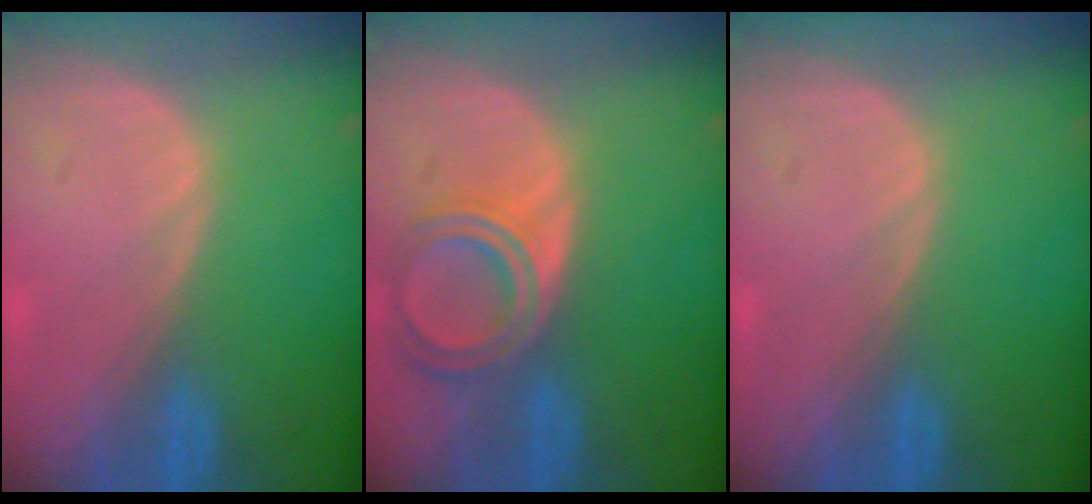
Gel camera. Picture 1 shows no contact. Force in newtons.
{"total": 6.5, "press": 5.9, "slide": 2.8}
{"total": 0.0}